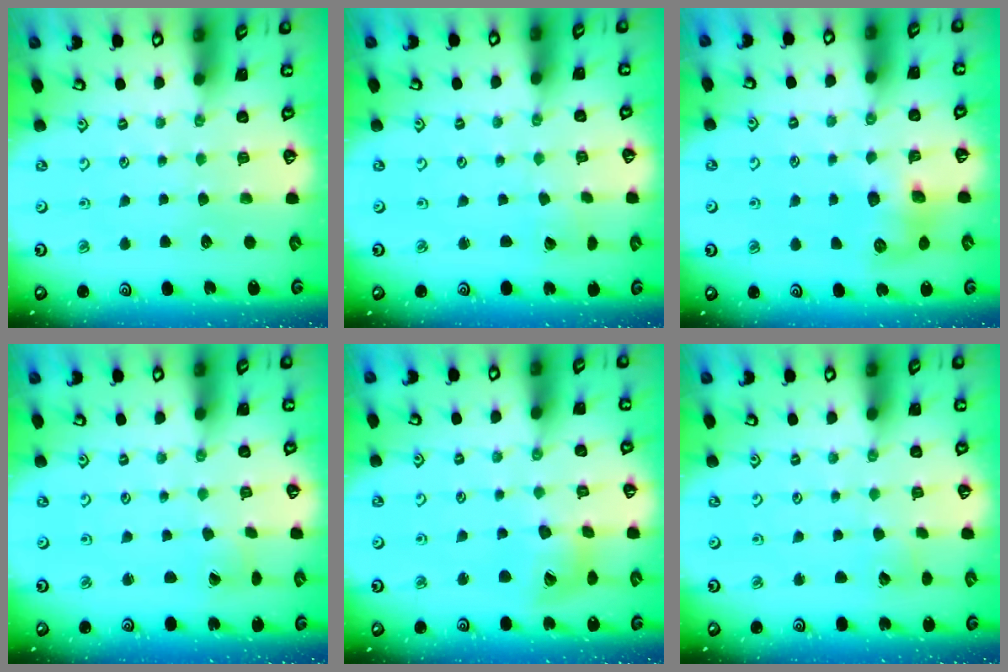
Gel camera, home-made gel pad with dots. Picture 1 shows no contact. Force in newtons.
{"total": 1.6, "press": 1.6, "slide": 0.0}
{"total": 8.3, "press": 8.3, "slide": 0.4}
{"total": 2.8, "press": 2.8, "slide": 0.2}
{"total": 11.9, "press": 11.8, "slide": 1.5}
{"total": 2.4, "press": 2.4, "slide": 0.2}